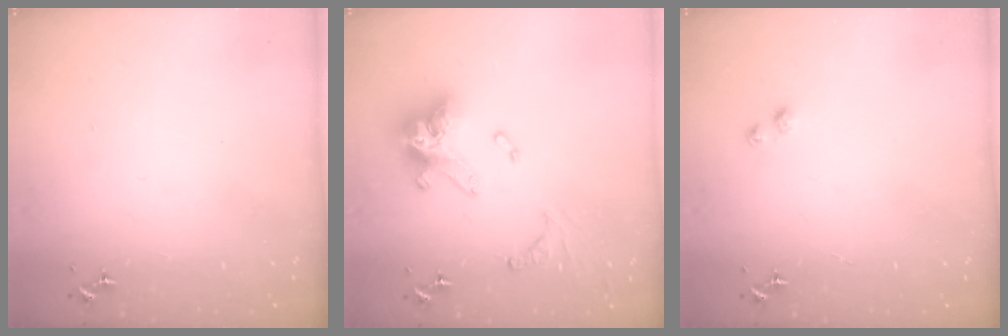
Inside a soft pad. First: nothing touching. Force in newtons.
{"total": 17.9, "press": 17.8, "slide": 1.9}
{"total": 2.6, "press": 2.6, "slide": 0.4}